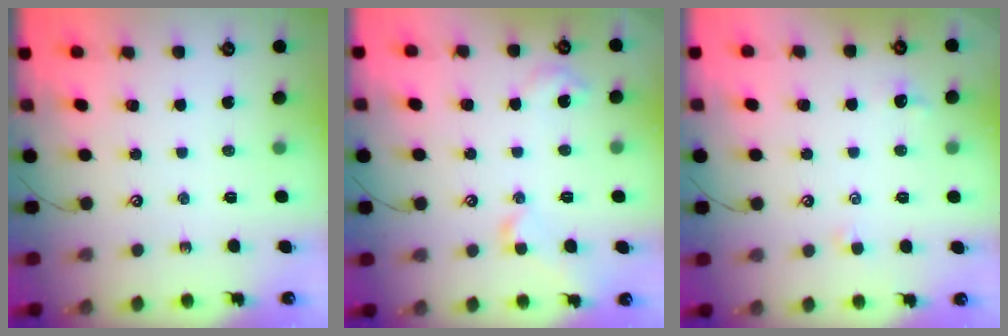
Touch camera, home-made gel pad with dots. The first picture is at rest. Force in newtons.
{"total": 3.8, "press": 3.7, "slide": 0.7}
{"total": 1.1, "press": 1.0, "slide": 0.5}